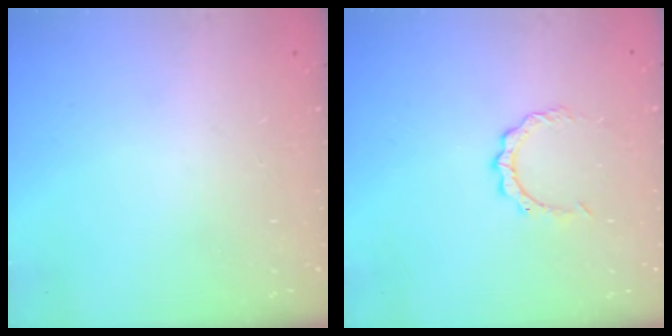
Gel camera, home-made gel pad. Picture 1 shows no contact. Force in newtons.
{"total": 2.9, "press": 2.9, "slide": 0.2}